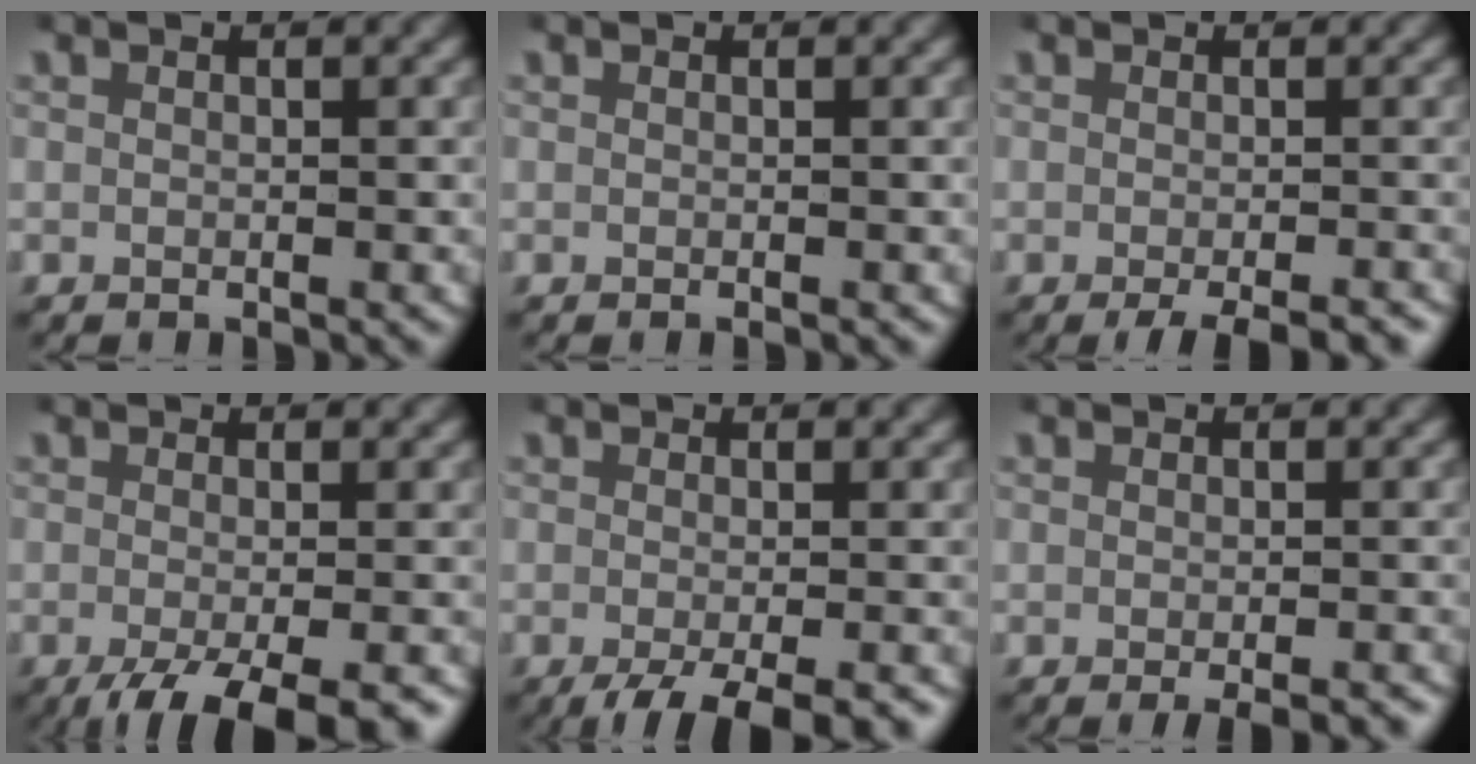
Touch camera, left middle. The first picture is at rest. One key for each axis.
{"total": 0.0}
{"total": 4.1, "fx": -3.1, "fy": 0.9, "fz": 2.4, "tx": -0.023, "ty": -0.005, "tz": -0.042}
{"total": 6.7, "fx": -4.4, "fy": 2.1, "fz": 4.6, "tx": -0.070, "ty": -0.028, "tz": -0.050}
{"total": 6.2, "fx": -4.5, "fy": 1.7, "fz": 3.9, "tx": -0.053, "ty": -0.022, "tz": -0.054}
{"total": 2.7, "fx": -2.0, "fy": 0.5, "fz": 1.8, "tx": -0.013, "ty": -0.002, "tz": -0.026}